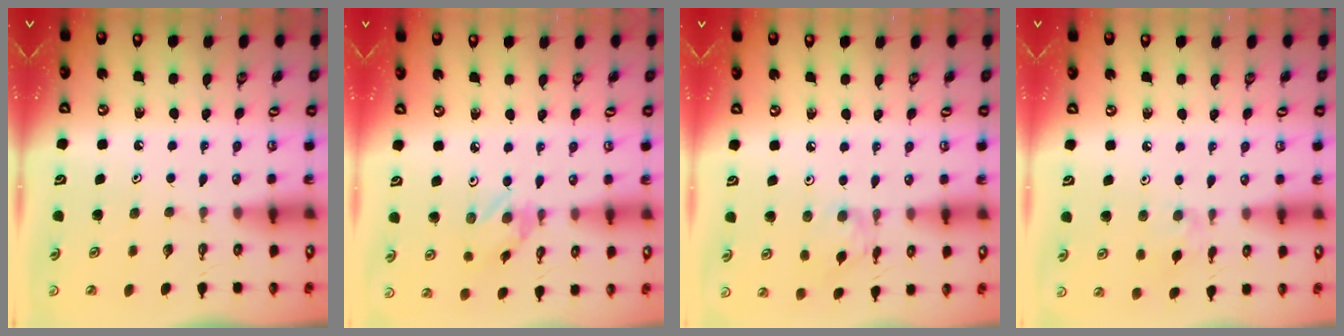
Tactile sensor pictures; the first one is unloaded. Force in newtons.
{"total": 1.8, "press": 1.8, "slide": 0.2}
{"total": 2.0, "press": 2.0, "slide": 0.3}
{"total": 2.6, "press": 2.6, "slide": 0.5}